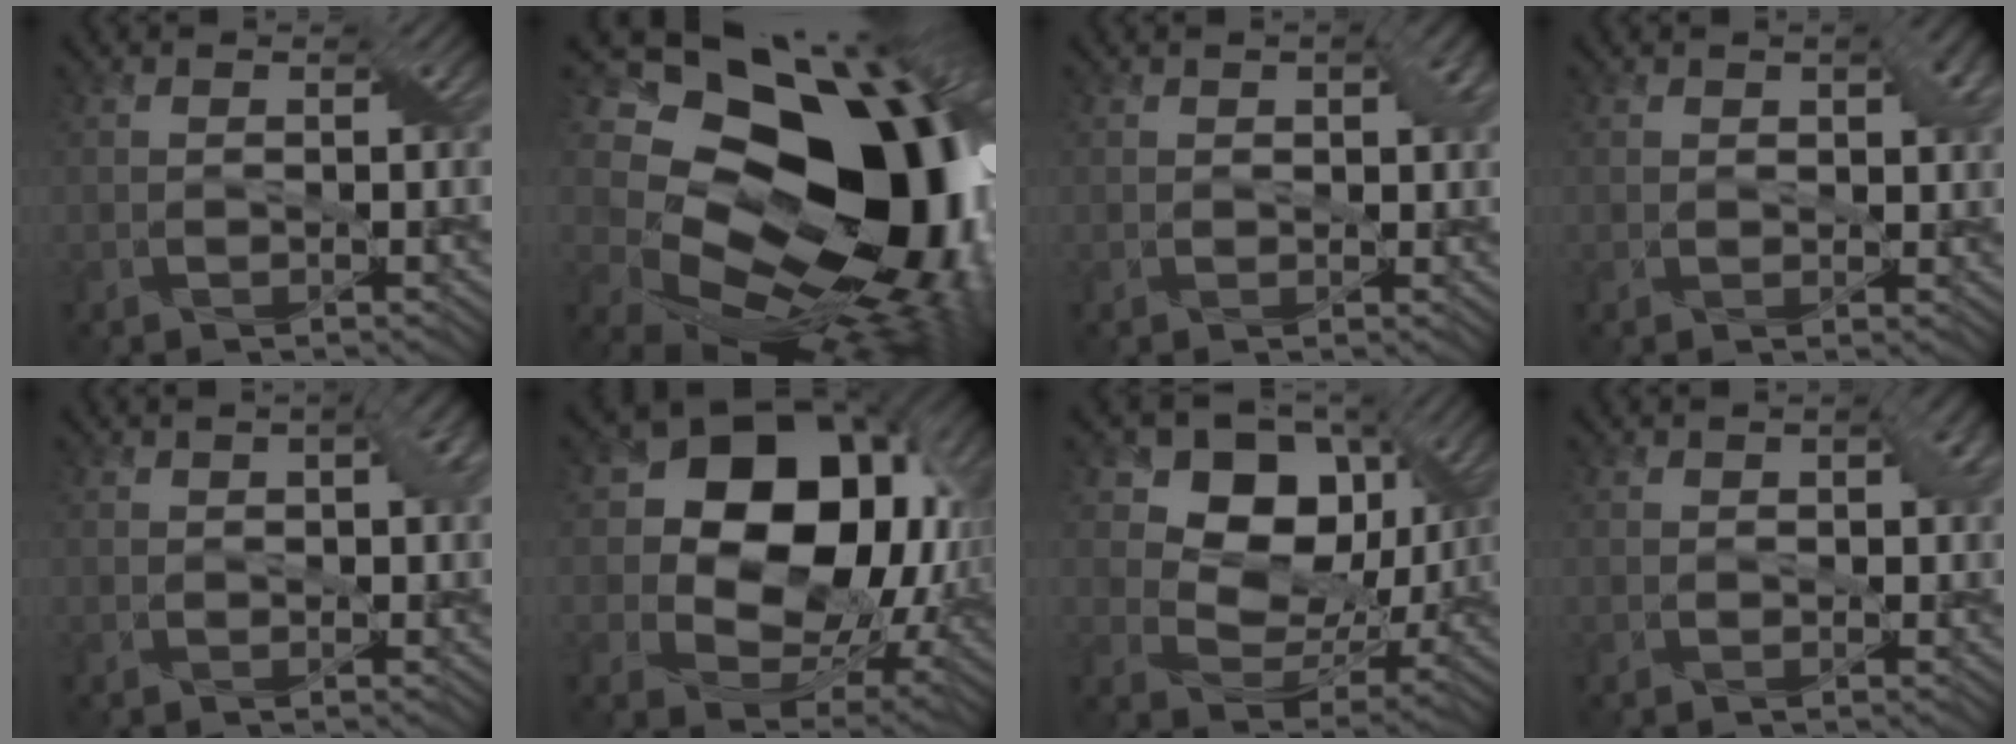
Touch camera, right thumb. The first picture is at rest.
{"total": 20.3, "force": [1.9, 14.8, 13.8], "torque": [-0.230, -0.026, 0.061]}
{"total": 2.9, "force": [0.8, 1.7, 2.2], "torque": [-0.028, 0.004, 0.009]}
{"total": 2.5, "force": [1.1, 1.4, 1.8], "torque": [-0.026, 0.000, 0.014]}
{"total": 3.7, "force": [0.9, 2.0, 3.0], "torque": [-0.037, 0.006, 0.013]}
{"total": 15.0, "force": [2.5, 10.8, 10.1], "torque": [-0.150, 0.001, 0.043]}
{"total": 12.4, "force": [5.1, 8.8, 7.1], "torque": [-0.144, 0.017, 0.083]}
{"total": 2.6, "force": [0.8, 1.6, 1.9], "torque": [-0.025, 0.003, 0.009]}